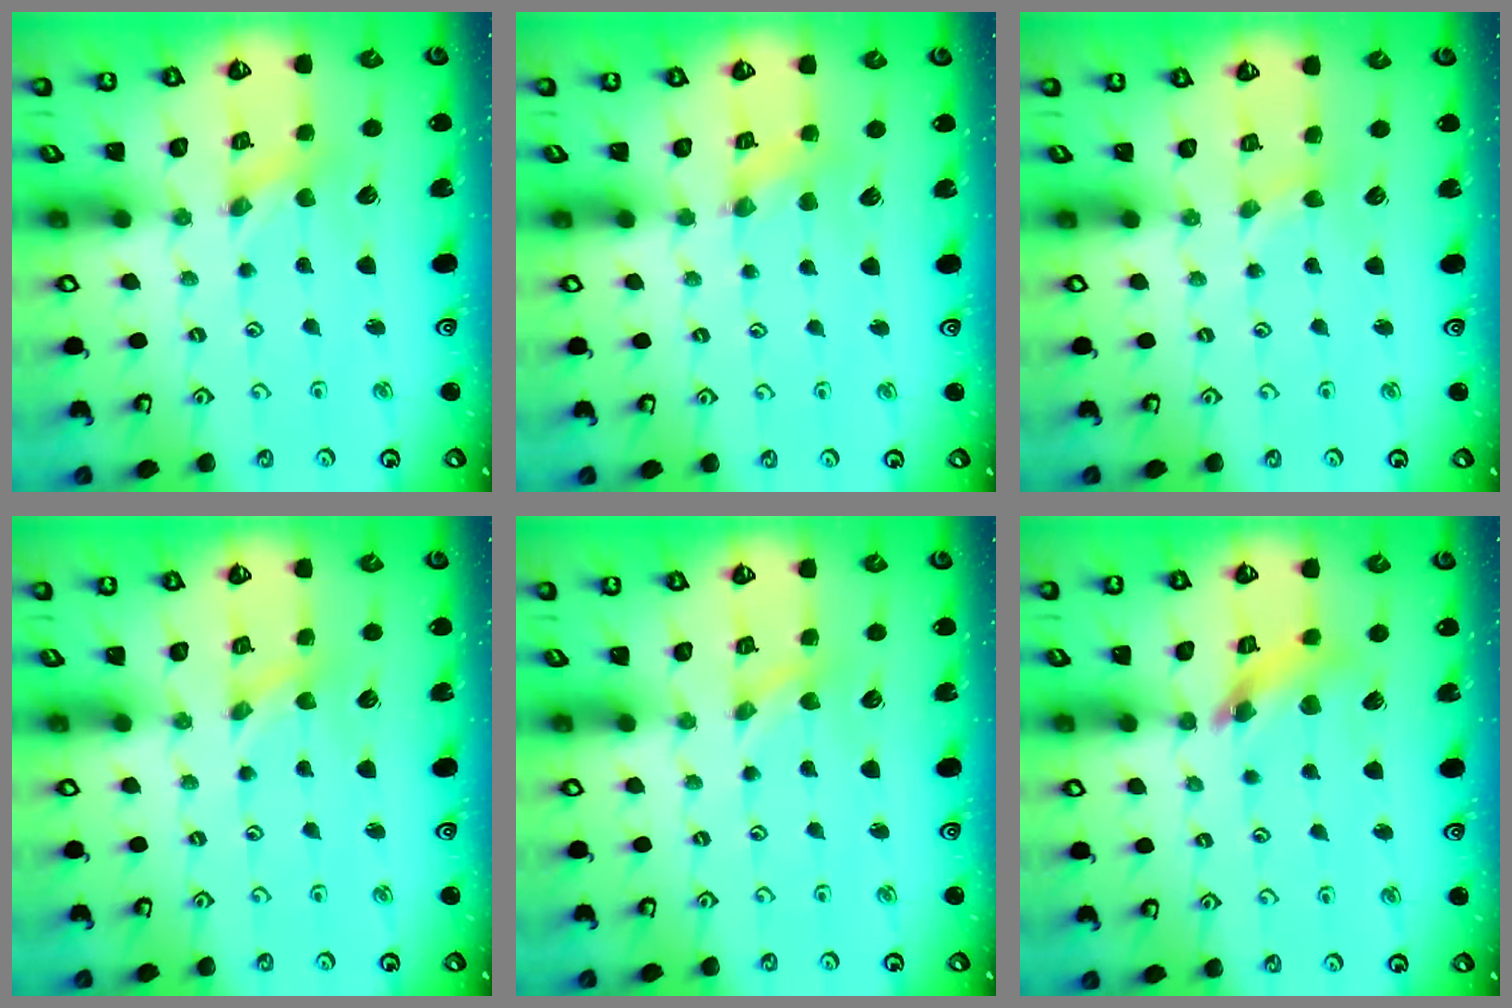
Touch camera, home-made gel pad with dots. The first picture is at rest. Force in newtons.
{"total": 2.3, "press": 2.3, "slide": 0.3}
{"total": 1.0, "press": 1.0, "slide": 0.2}
{"total": 0.0}
{"total": 0.0}
{"total": 10.9, "press": 10.8, "slide": 1.3}